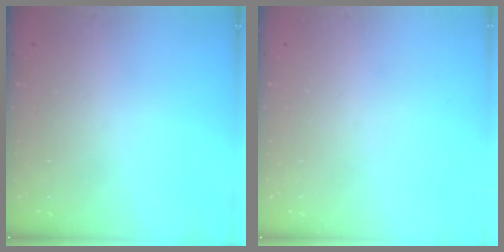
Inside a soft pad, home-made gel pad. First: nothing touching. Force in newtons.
{"total": 0.0}